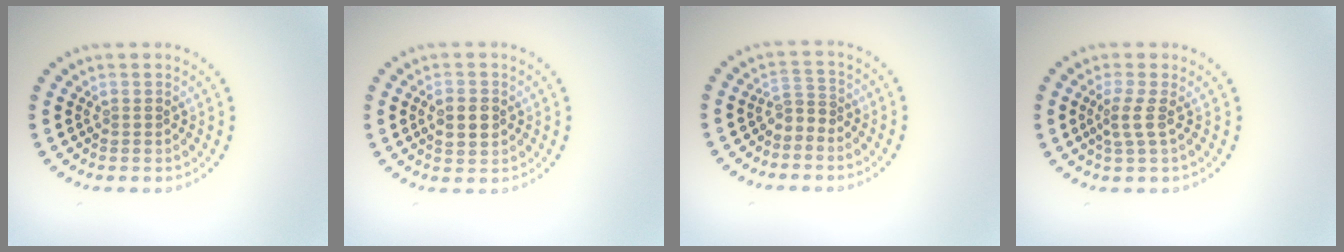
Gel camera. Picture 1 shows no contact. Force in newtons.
{"total": 2.7, "press": 2.7, "slide": 0.2}
{"total": 1.5, "press": 1.0, "slide": 1.1}
{"total": 1.7, "press": 1.3, "slide": 1.0}